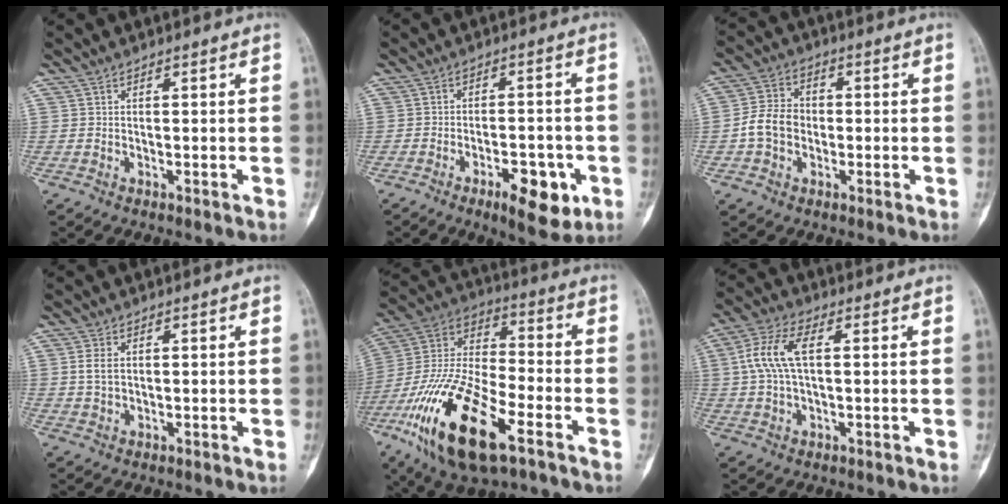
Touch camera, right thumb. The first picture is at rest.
{"total": 9.5, "force": [-4.2, 3.9, 7.6], "torque": [-0.095, 0.017, -0.055]}
{"total": 7.4, "force": [-1.3, 5.9, 4.3], "torque": [-0.070, 0.024, -0.034]}
{"total": 2.9, "force": [0.6, 1.8, 2.2], "torque": [-0.047, 0.000, 0.013]}
{"total": 24.8, "force": [-11.7, 9.5, 19.6], "torque": [-0.430, 0.024, -0.213]}
{"total": 9.0, "force": [1.4, 4.3, 7.8], "torque": [-0.173, 0.025, 0.025]}